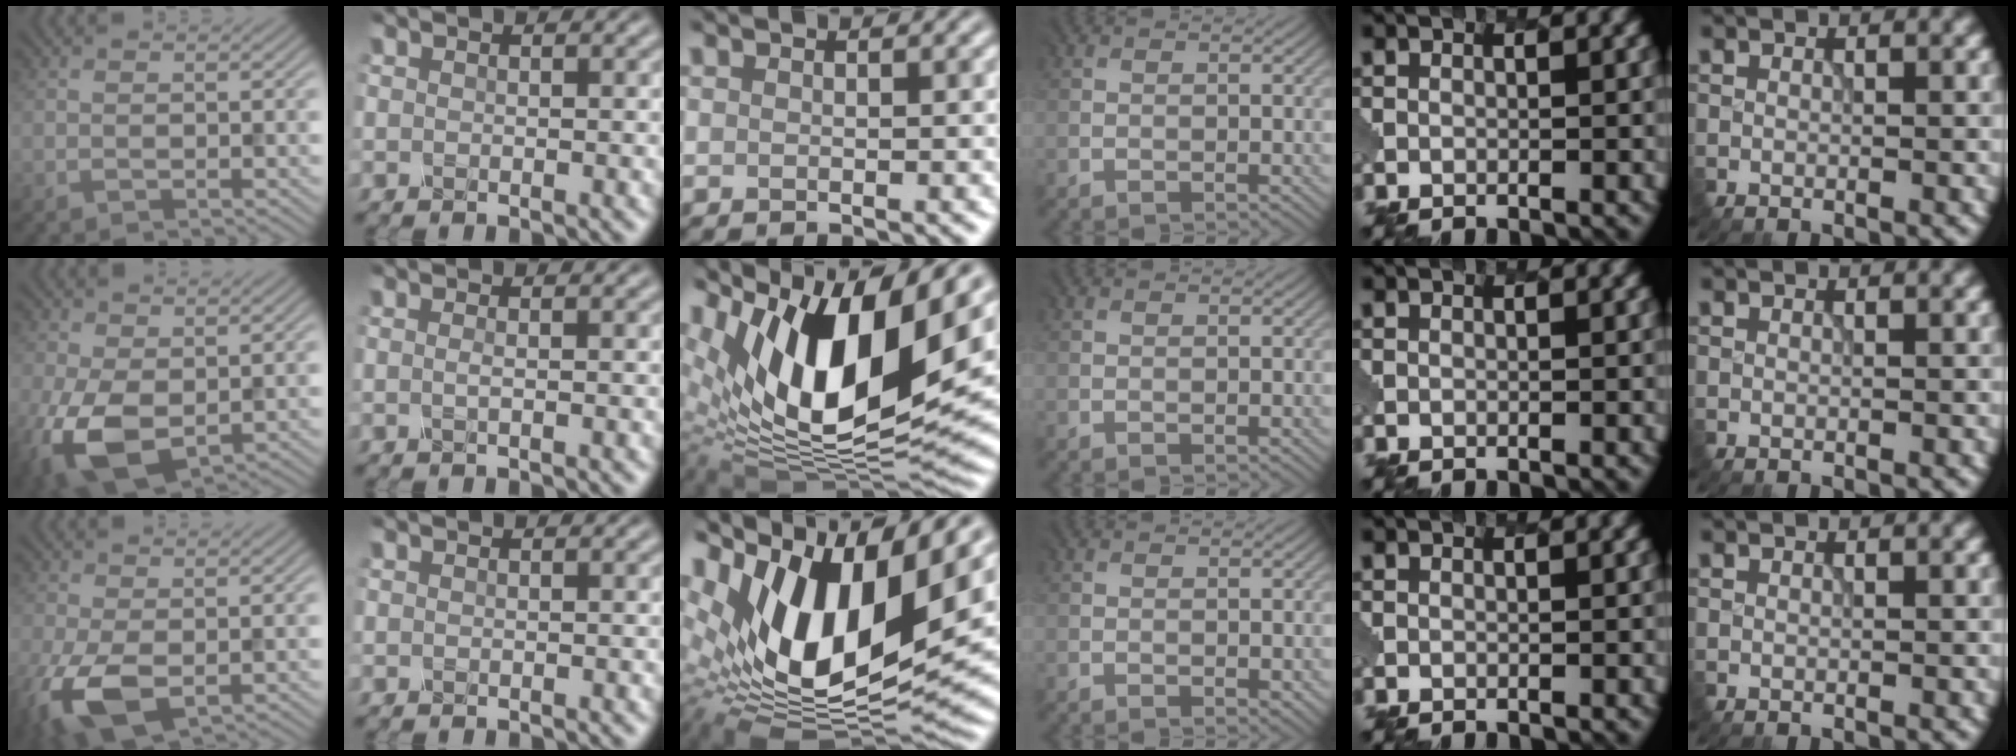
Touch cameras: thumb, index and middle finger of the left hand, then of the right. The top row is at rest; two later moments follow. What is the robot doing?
{"motion": "dispense", "object": "pipette"}